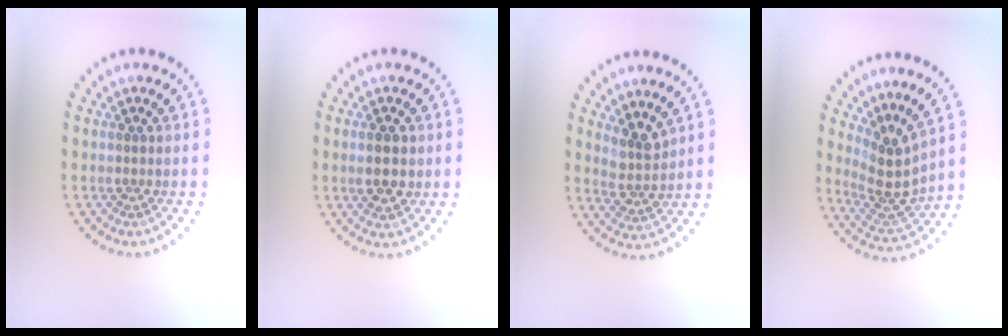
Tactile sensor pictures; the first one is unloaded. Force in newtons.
{"total": 2.6, "press": 2.6, "slide": 0.1}
{"total": 2.7, "press": 2.0, "slide": 1.8}
{"total": 3.7, "press": 2.7, "slide": 2.5}